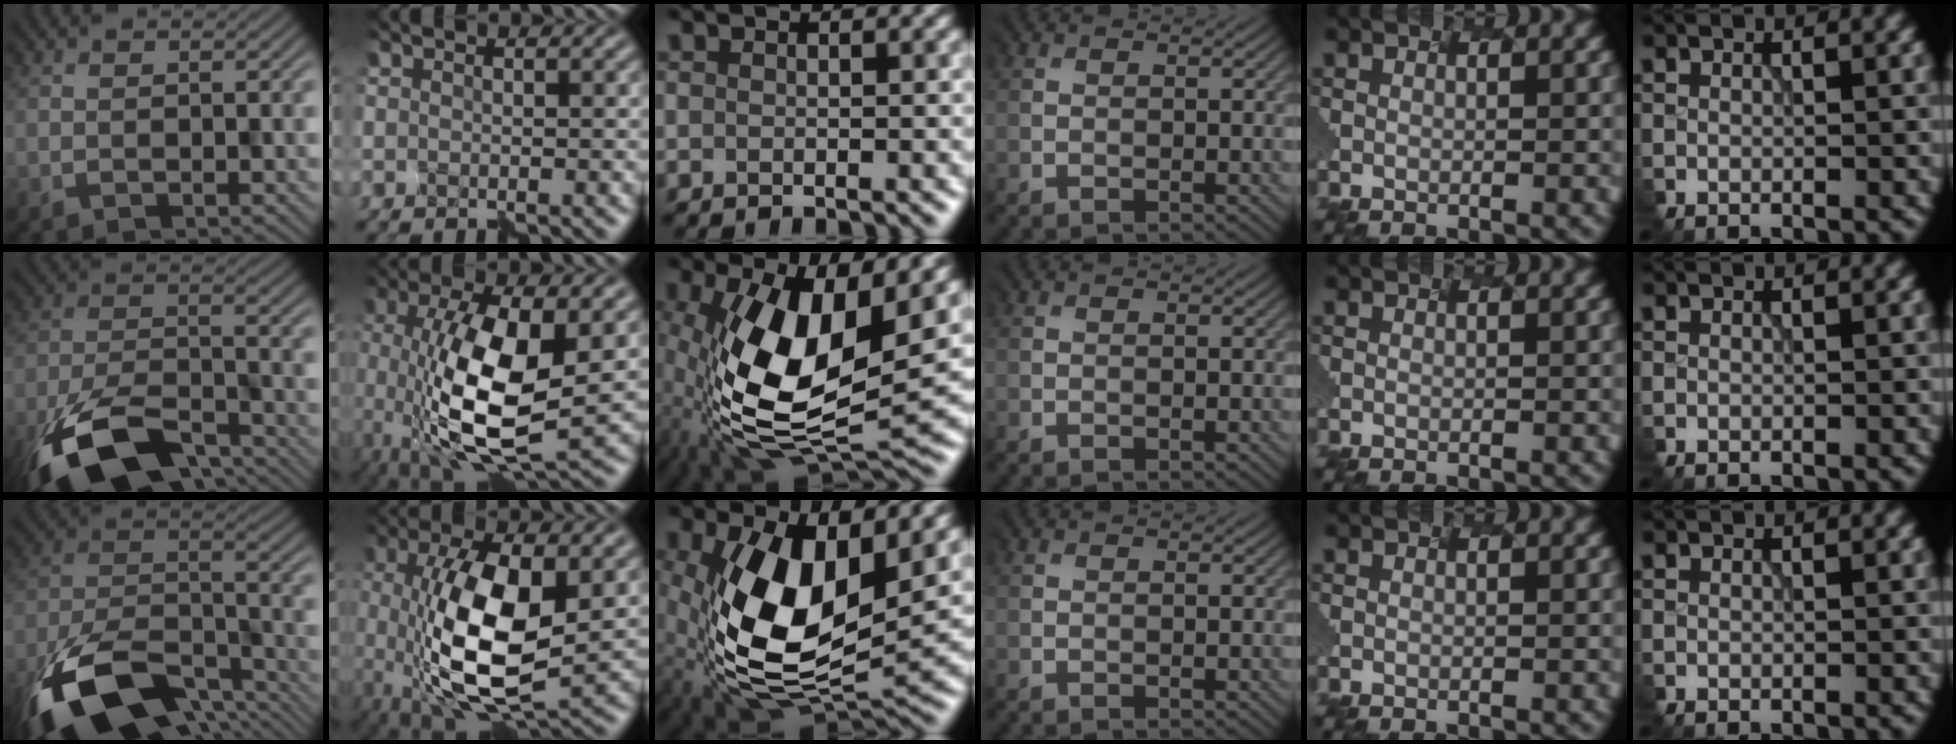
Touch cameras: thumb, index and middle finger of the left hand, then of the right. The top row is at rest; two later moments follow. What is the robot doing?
{"motion": "disassemble", "object": "markers"}